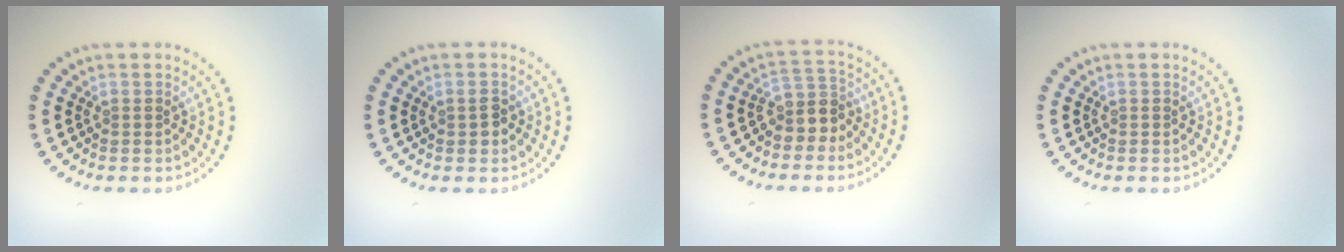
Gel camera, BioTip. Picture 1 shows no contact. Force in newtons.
{"total": 1.5, "press": 1.5, "slide": 0.1}
{"total": 3.0, "press": 2.4, "slide": 1.8}
{"total": 0.0}